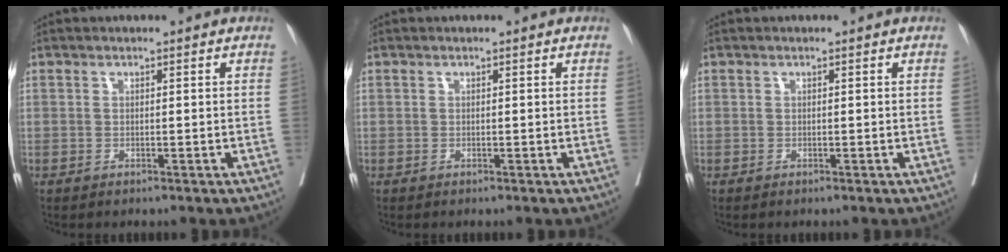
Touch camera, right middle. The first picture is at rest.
{"total": 0.0}
{"total": 0.0}